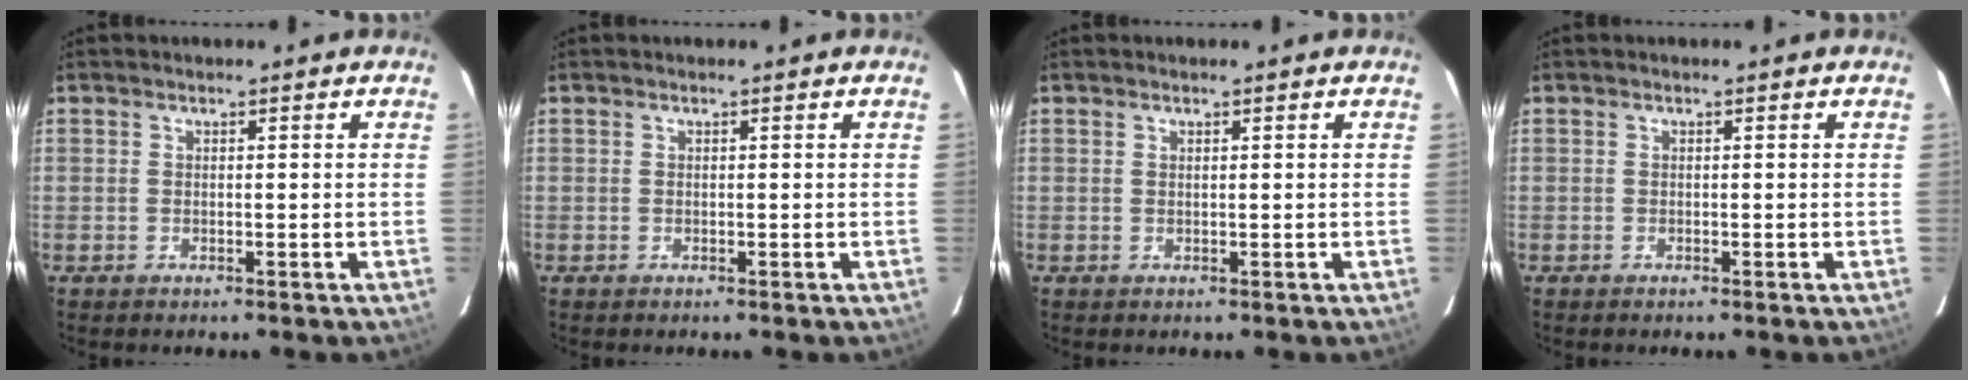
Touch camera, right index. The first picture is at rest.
{"total": 0.0}
{"total": 0.0}
{"total": 0.0}